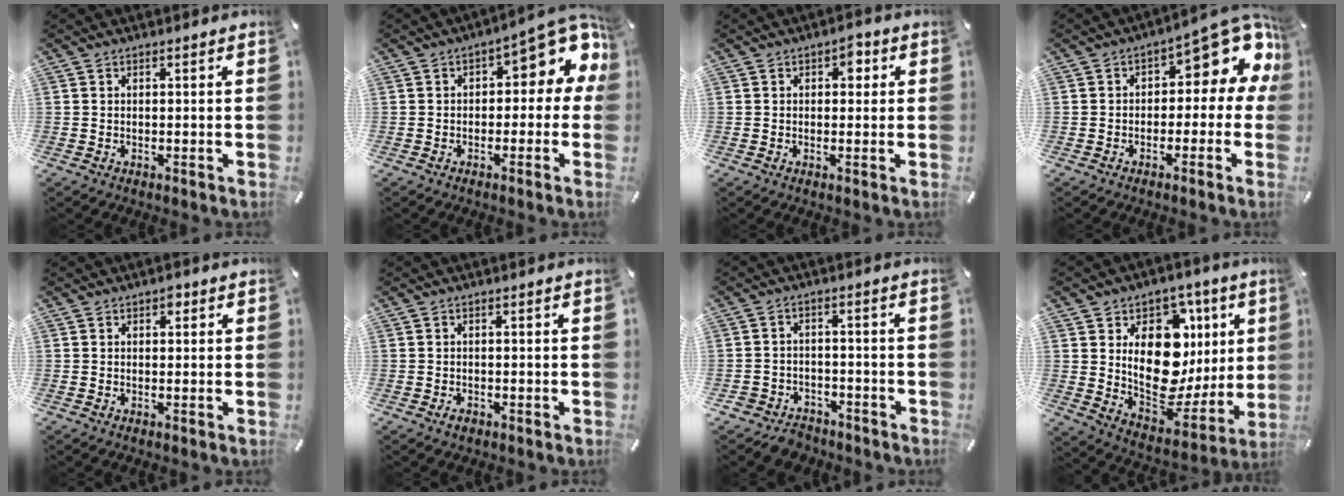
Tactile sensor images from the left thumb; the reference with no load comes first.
{"total": 10.6, "force": [3.8, 5.2, 8.5], "torque": [-0.096, -0.031, 0.061]}
{"total": 3.1, "force": [0.5, 2.1, 2.2], "torque": [-0.014, -0.003, -0.001]}
{"total": 12.0, "force": [6.1, 5.5, 8.7], "torque": [-0.103, -0.055, 0.098]}
{"total": 1.5, "force": [0.4, 1.1, 1.0], "torque": [-0.014, 0.003, 0.005]}
{"total": 1.6, "force": [-1.0, 0.9, 0.9], "torque": [-0.016, 0.005, -0.019]}
{"total": 4.6, "force": [-3.7, 2.7, 0.4], "torque": [-0.017, 0.014, -0.076]}
{"total": 21.2, "force": [5.1, 14.2, 14.8], "torque": [-0.227, -0.049, 0.089]}